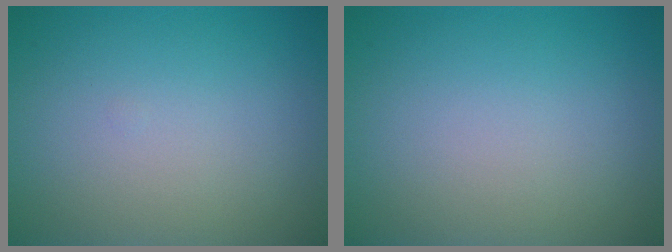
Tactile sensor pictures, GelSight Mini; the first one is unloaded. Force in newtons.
{"total": 0.0}